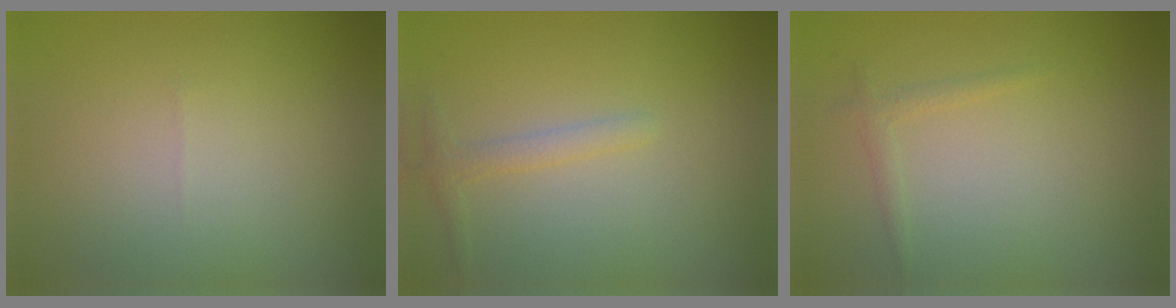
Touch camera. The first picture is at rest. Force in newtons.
{"total": 1.4, "press": 1.4, "slide": 0.1}
{"total": 0.9, "press": 0.9, "slide": 0.1}